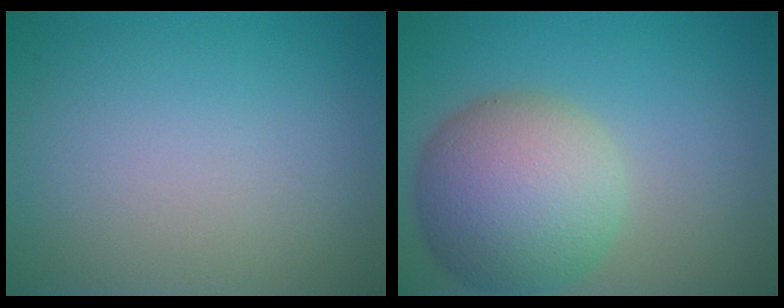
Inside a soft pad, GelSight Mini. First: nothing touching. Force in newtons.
{"total": 9.0, "press": 9.0, "slide": 0.5}